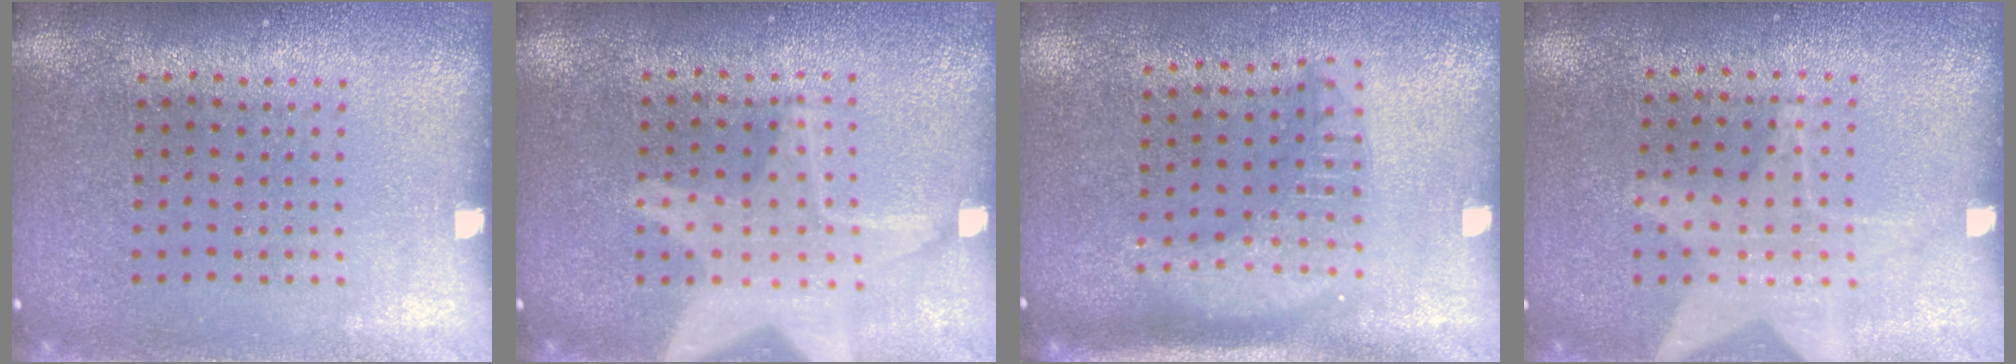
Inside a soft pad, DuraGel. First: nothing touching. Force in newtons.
{"total": 3.1, "press": 3.0, "slide": 0.4}
{"total": 1.8, "press": 1.5, "slide": 1.0}
{"total": 1.2, "press": 0.9, "slide": 0.8}